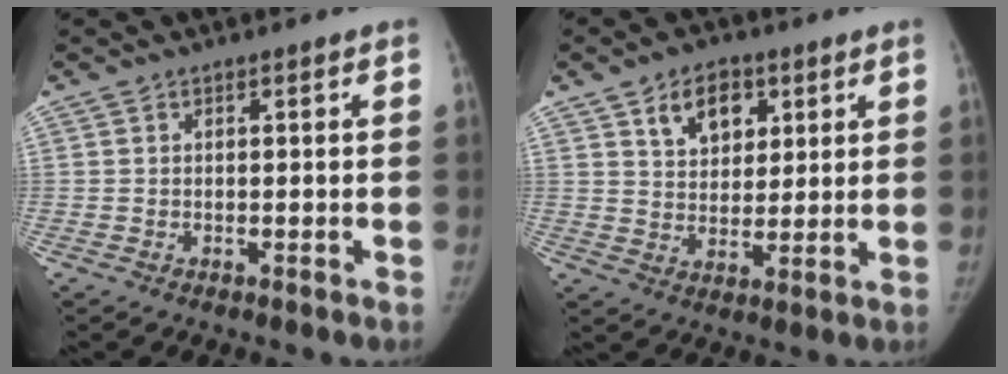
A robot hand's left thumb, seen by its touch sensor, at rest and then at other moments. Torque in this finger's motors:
{"motor_torque": [0.40, 0.37, 0.00, -0.05, 0.10]}